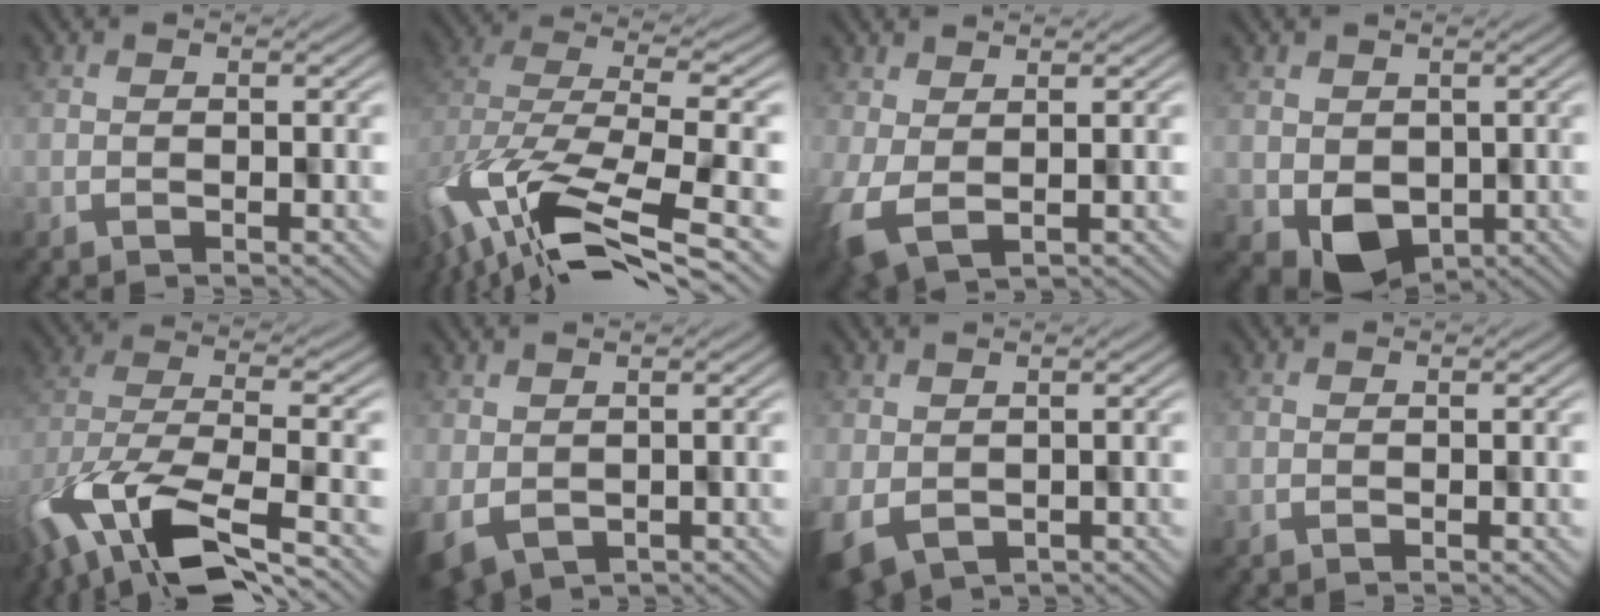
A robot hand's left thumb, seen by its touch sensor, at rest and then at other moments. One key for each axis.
{"total": 13.7, "fx": -4.5, "fy": 6.6, "fz": 11.1, "tx": -0.258, "ty": -0.034, "tz": -0.049}
{"total": 5.0, "fx": -0.8, "fy": 2.7, "fz": 4.1, "tx": -0.100, "ty": -0.021, "tz": -0.008}
{"total": 6.6, "fx": -1.0, "fy": 5.4, "fz": 3.6, "tx": -0.068, "ty": -0.037, "tz": 0.007}
{"total": 14.1, "fx": -6.8, "fy": 6.4, "fz": 10.5, "tx": -0.246, "ty": -0.036, "tz": -0.107}
{"total": 5.0, "fx": -1.7, "fy": 3.5, "fz": 3.2, "tx": -0.069, "ty": -0.029, "tz": -0.015}
{"total": 5.6, "fx": -2.0, "fy": 3.9, "fz": 3.5, "tx": -0.076, "ty": -0.034, "tz": -0.019}
{"total": 0.0}